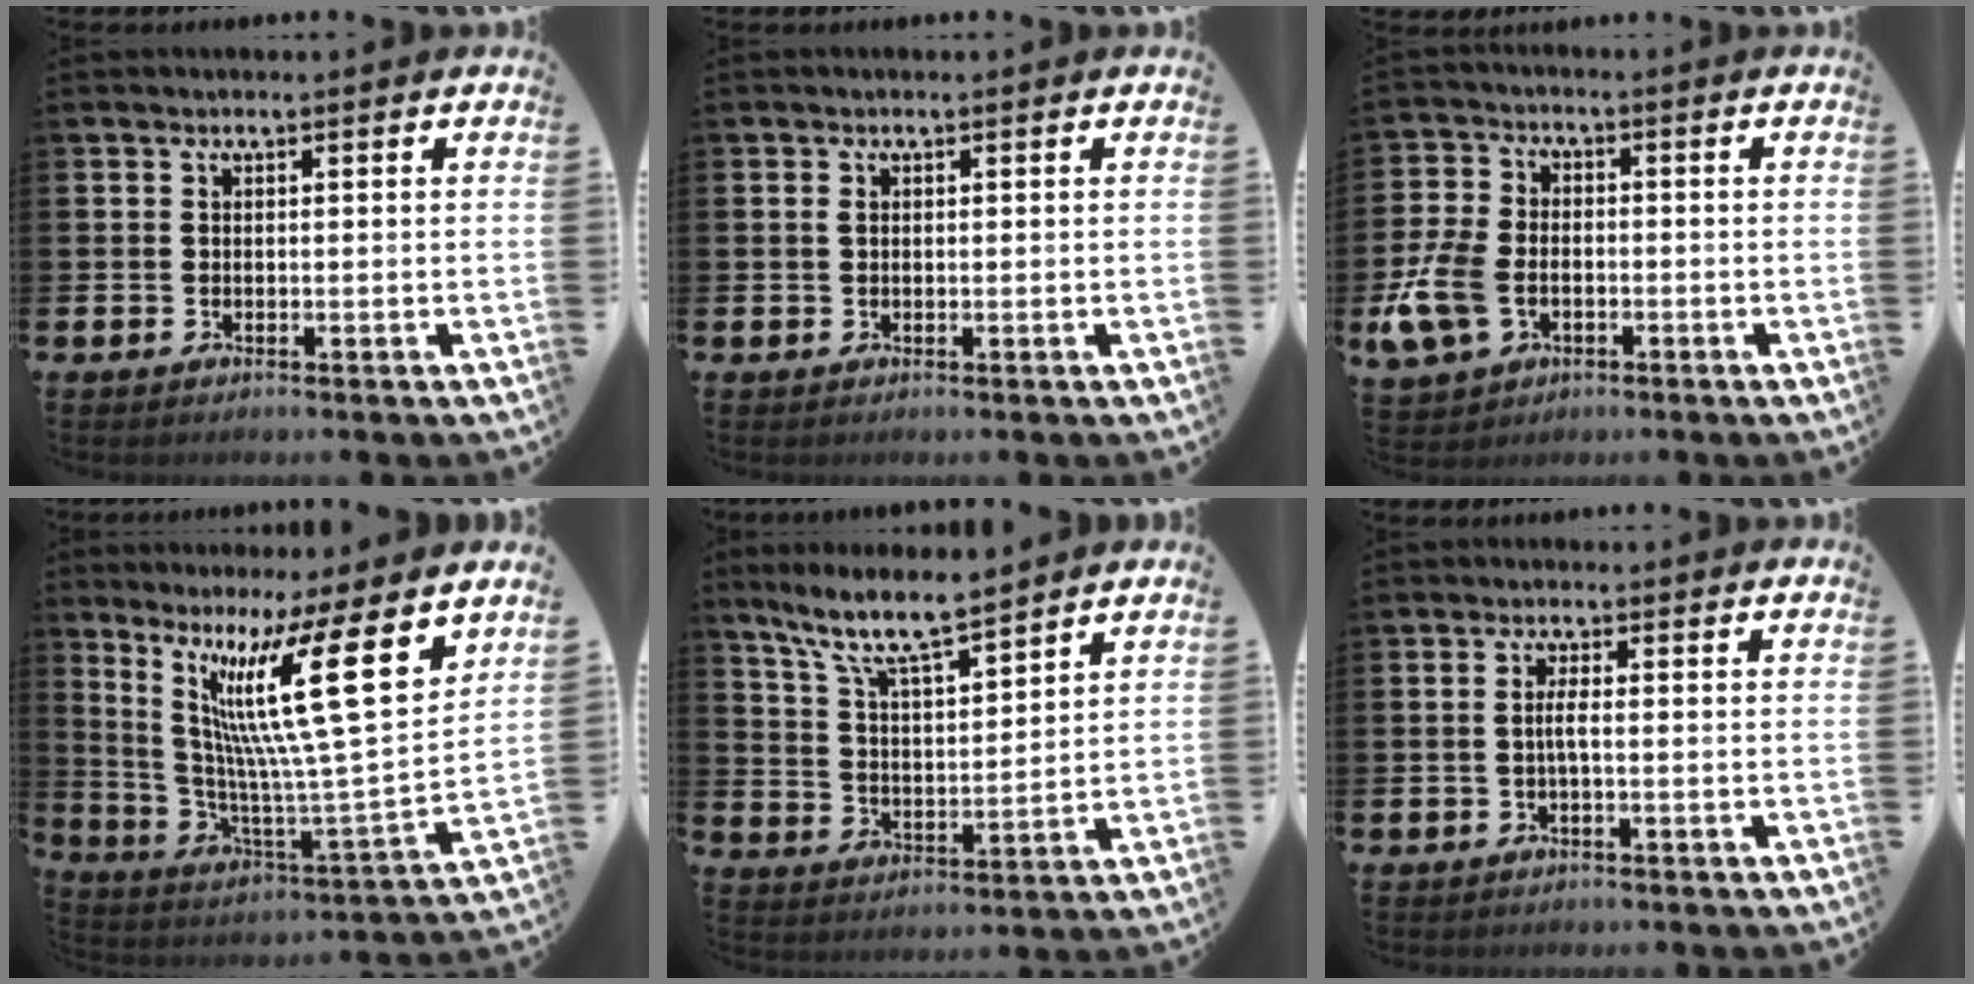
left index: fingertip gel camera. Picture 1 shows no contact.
{"total": 0.7, "force": [0.3, 0.5, 0.4], "torque": [-0.004, 0.004, 0.003]}
{"total": 8.1, "force": [-2.3, 6.0, 4.9], "torque": [-0.119, 0.008, -0.046]}
{"total": 17.1, "force": [8.4, 1.6, 14.8], "torque": [-0.275, -0.053, 0.121]}
{"total": 8.9, "force": [7.8, 1.1, 4.2], "torque": [-0.112, -0.038, 0.138]}
{"total": 1.7, "force": [-0.3, 0.2, 1.7], "torque": [-0.032, 0.000, -0.006]}